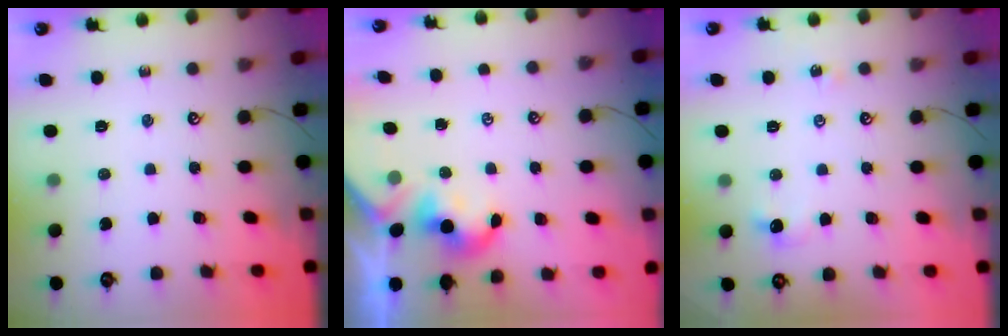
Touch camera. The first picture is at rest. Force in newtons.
{"total": 1.0, "press": 0.9, "slide": 0.5}
{"total": 3.7, "press": 3.7, "slide": 0.7}